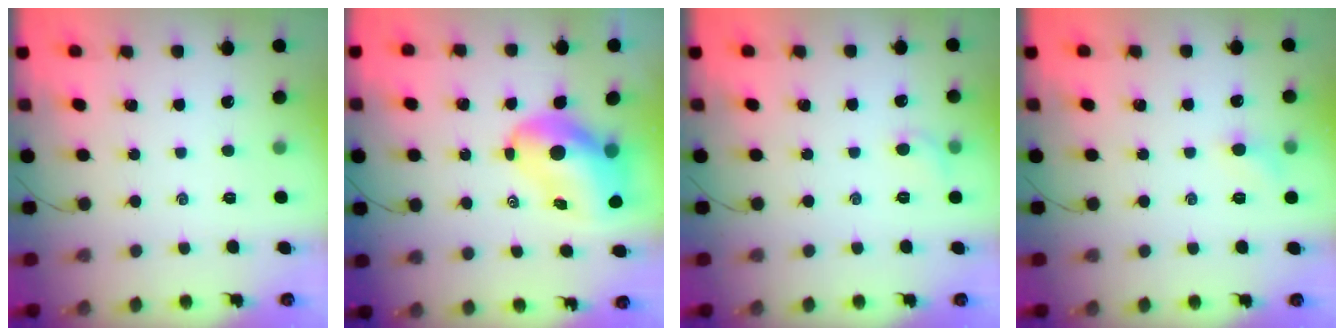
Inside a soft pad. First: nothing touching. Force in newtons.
{"total": 10.8, "press": 10.3, "slide": 3.1}
{"total": 4.8, "press": 4.6, "slide": 1.5}
{"total": 5.4, "press": 5.1, "slide": 1.5}